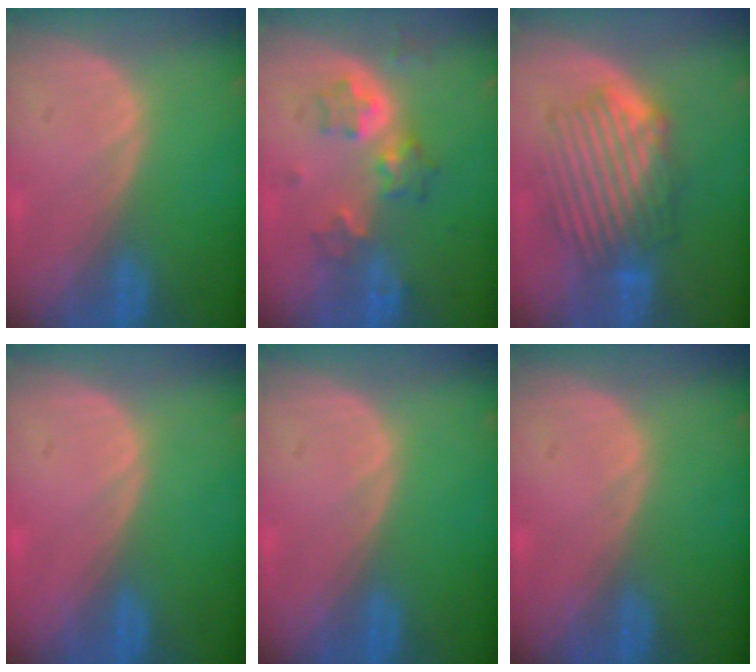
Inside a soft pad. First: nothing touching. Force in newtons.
{"total": 6.4, "press": 5.7, "slide": 3.0}
{"total": 8.4, "press": 8.1, "slide": 2.2}
{"total": 0.0}
{"total": 0.0}
{"total": 0.0}